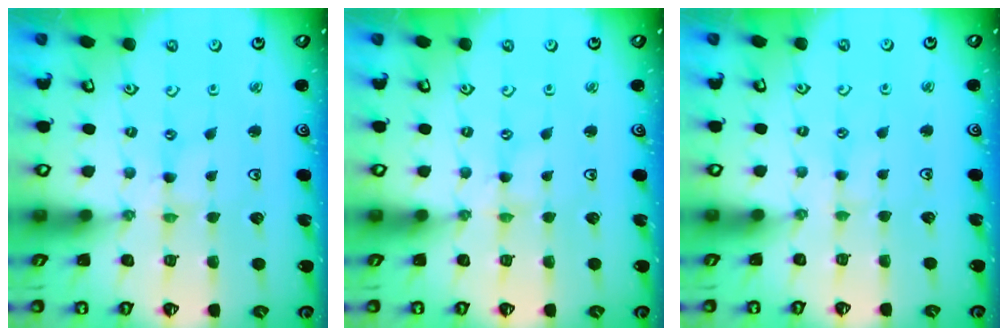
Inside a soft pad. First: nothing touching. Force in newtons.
{"total": 0.0}
{"total": 2.2, "press": 2.2, "slide": 0.3}